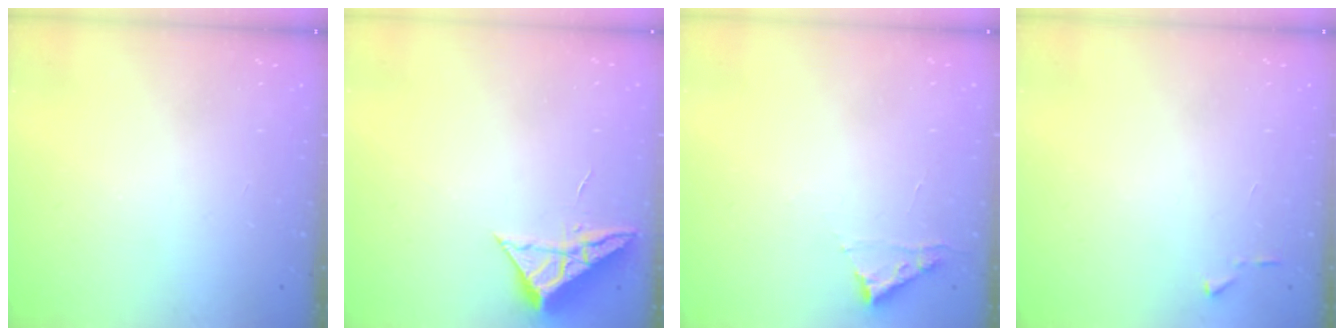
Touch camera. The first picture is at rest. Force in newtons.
{"total": 6.9, "press": 6.9, "slide": 0.3}
{"total": 2.8, "press": 2.8, "slide": 0.3}
{"total": 4.1, "press": 4.0, "slide": 0.5}